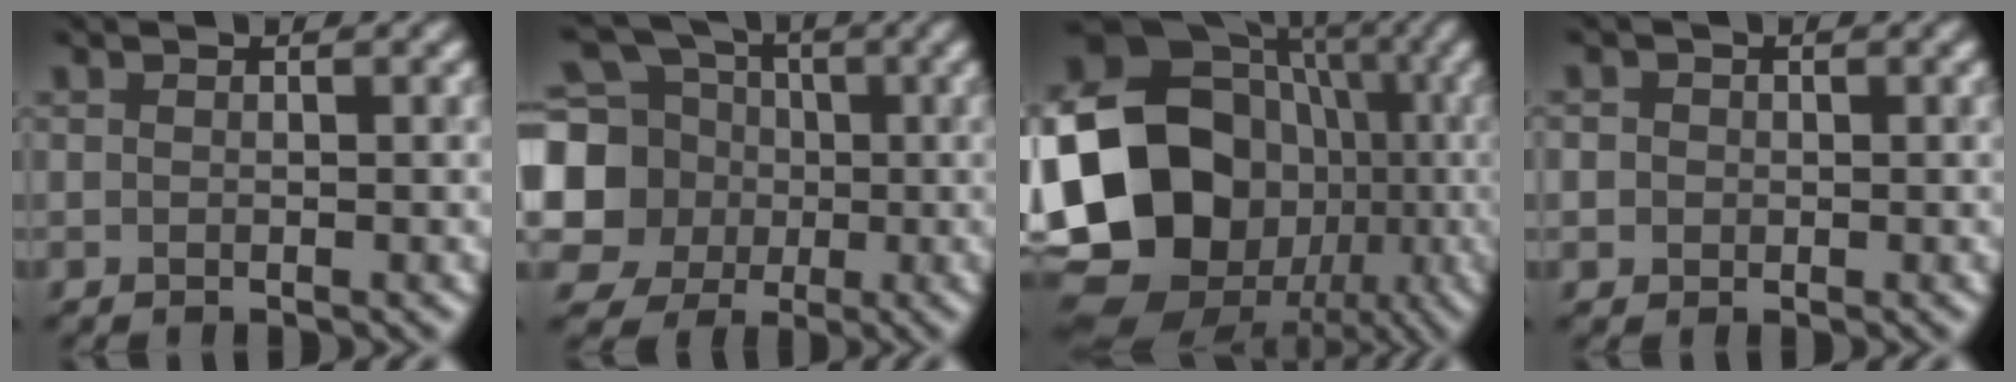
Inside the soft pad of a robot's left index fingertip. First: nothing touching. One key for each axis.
{"total": 10.3, "fx": -0.1, "fy": 9.6, "fz": 3.8, "tx": -0.119, "ty": -0.005, "tz": -0.028}
{"total": 22.4, "fx": -2.8, "fy": 19.7, "fz": 10.3, "tx": -0.196, "ty": -0.007, "tz": -0.083}
{"total": 1.9, "fx": 0.5, "fy": 1.8, "fz": 0.6, "tx": 0.011, "ty": 0.015, "tz": -0.013}